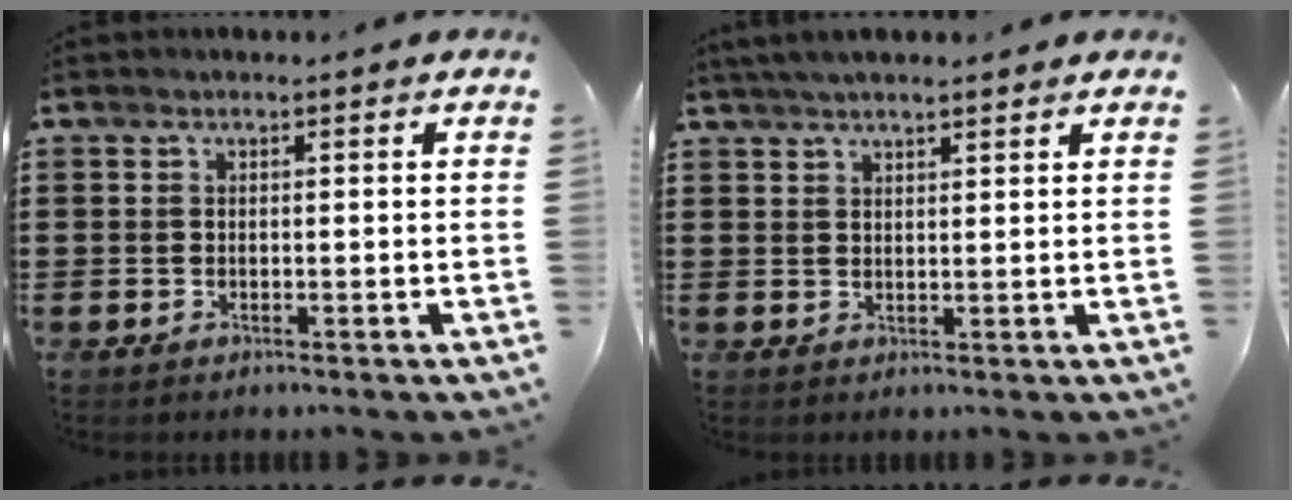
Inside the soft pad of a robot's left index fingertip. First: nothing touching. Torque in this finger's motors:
{"motor_torque": [2.14, 0.00, 0.64, 0.21]}